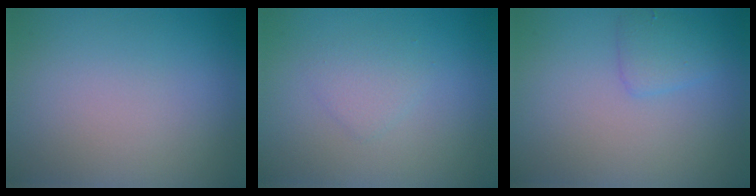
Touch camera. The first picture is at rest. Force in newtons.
{"total": 1.5, "press": 1.5, "slide": 0.0}
{"total": 1.7, "press": 1.7, "slide": 0.1}